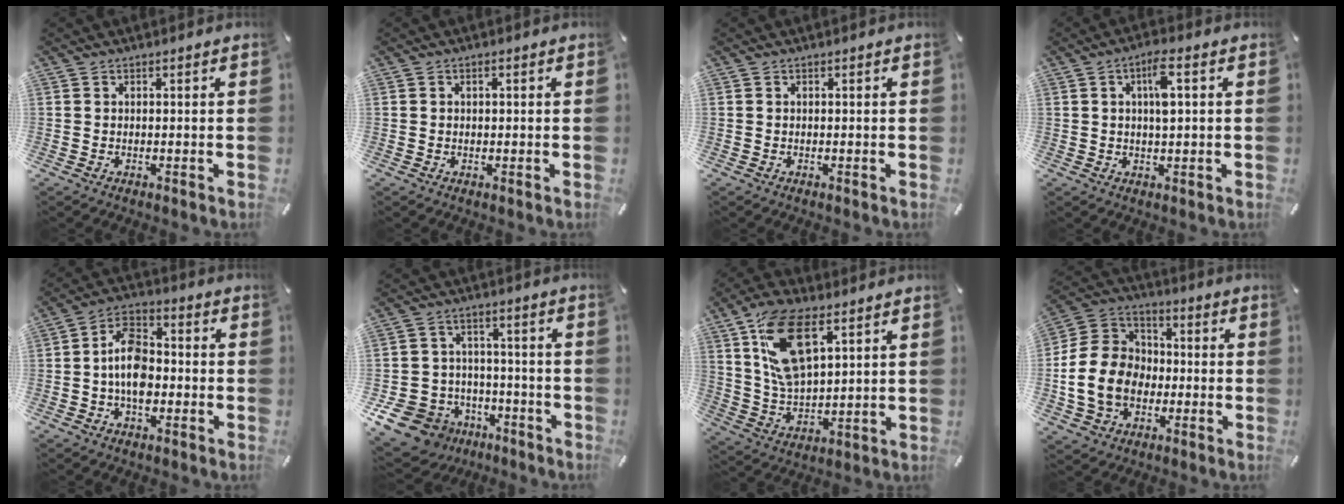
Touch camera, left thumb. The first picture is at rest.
{"total": 0.8, "force": [0.1, 0.6, 0.5], "torque": [-0.011, 0.005, 0.001]}
{"total": 0.0}
{"total": 5.9, "force": [1.5, 1.7, 5.5], "torque": [-0.101, 0.004, 0.022]}
{"total": 10.3, "force": [-2.2, 6.6, 7.5], "torque": [-0.135, 0.022, -0.037]}
{"total": 12.4, "force": [-6.8, 9.6, 3.8], "torque": [-0.093, 0.052, -0.116]}
{"total": 15.8, "force": [7.6, 7.9, 11.3], "torque": [-0.248, -0.016, 0.136]}
{"total": 15.0, "force": [-3.3, 12.6, 7.5], "torque": [-0.175, 0.028, -0.063]}